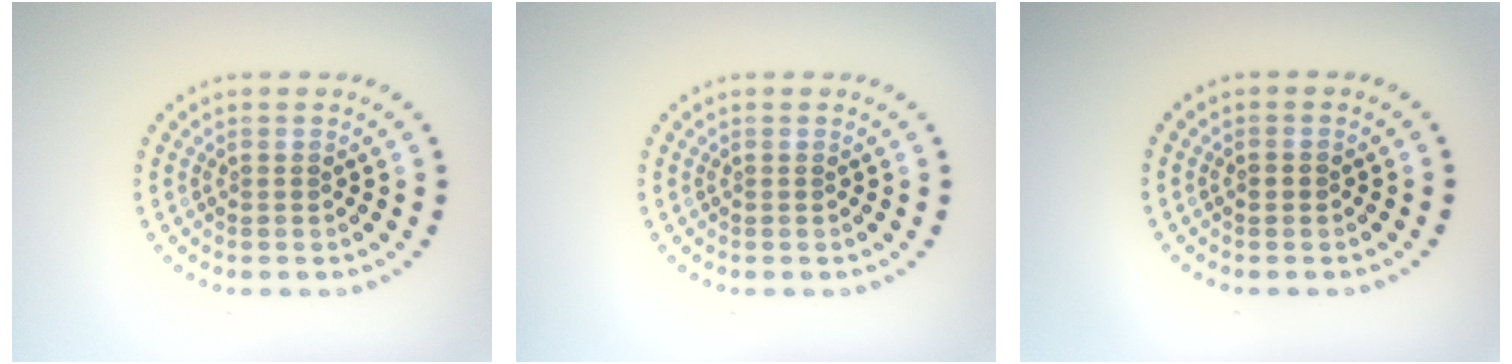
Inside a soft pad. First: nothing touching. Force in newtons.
{"total": 0.0}
{"total": 1.1, "press": 1.1, "slide": 0.1}